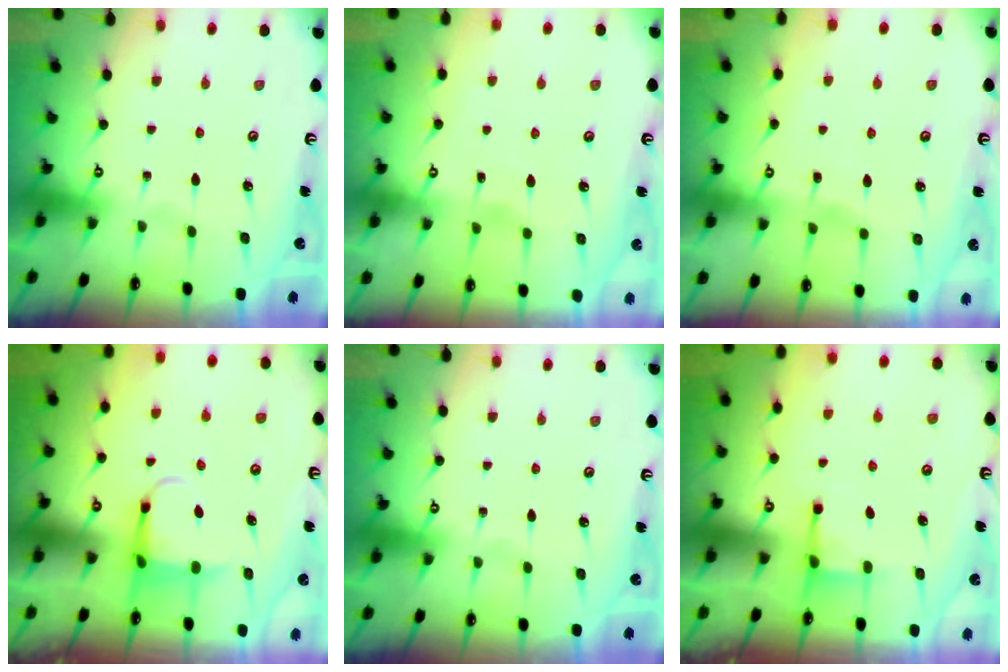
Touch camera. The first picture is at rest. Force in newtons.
{"total": 1.7, "press": 1.7, "slide": 0.3}
{"total": 2.6, "press": 2.6, "slide": 0.3}
{"total": 4.8, "press": 4.8, "slide": 0.6}
{"total": 0.0}
{"total": 2.5, "press": 2.4, "slide": 0.5}